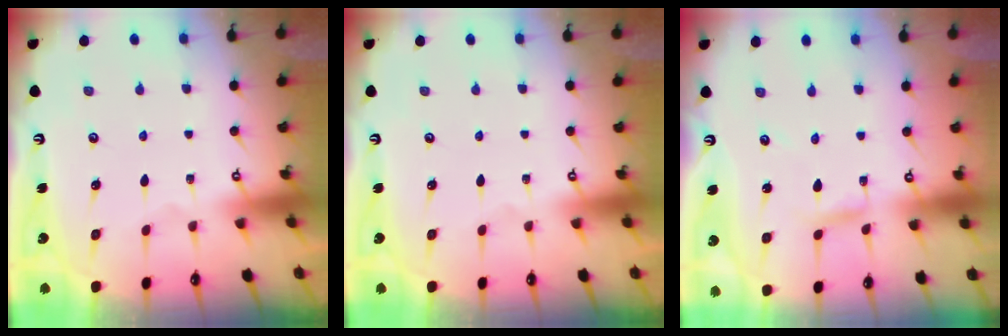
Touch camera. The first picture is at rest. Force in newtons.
{"total": 0.0}
{"total": 2.8, "press": 2.8, "slide": 0.2}